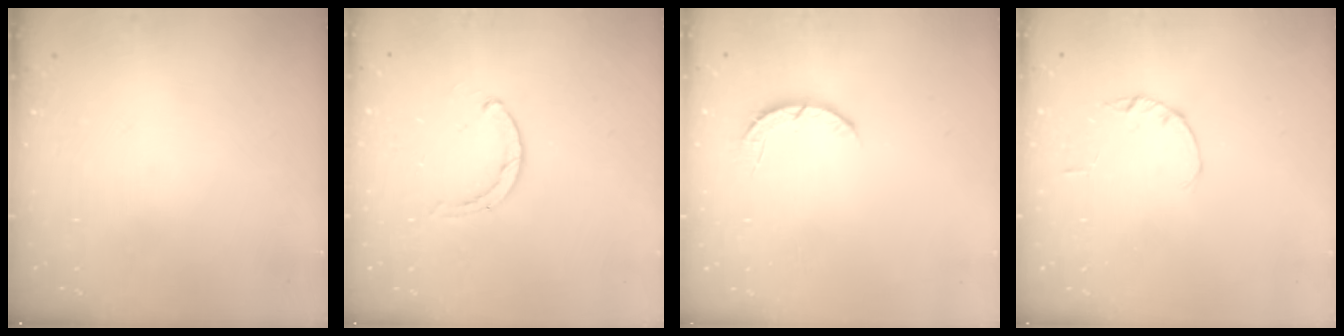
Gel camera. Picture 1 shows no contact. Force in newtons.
{"total": 2.3, "press": 2.3, "slide": 0.3}
{"total": 3.2, "press": 3.2, "slide": 0.4}
{"total": 1.0, "press": 1.0, "slide": 0.2}